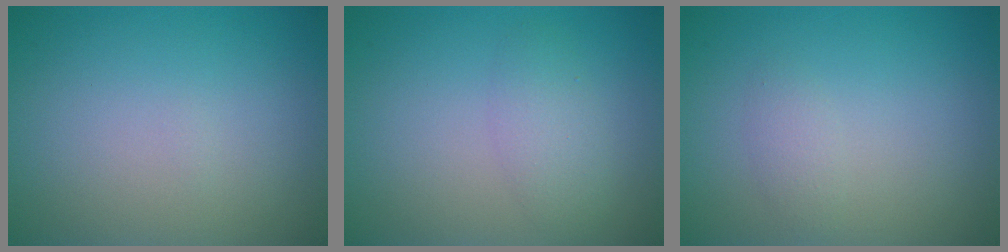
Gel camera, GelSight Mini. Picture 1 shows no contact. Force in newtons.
{"total": 2.0, "press": 2.0, "slide": 0.1}
{"total": 1.1, "press": 1.1, "slide": 0.0}